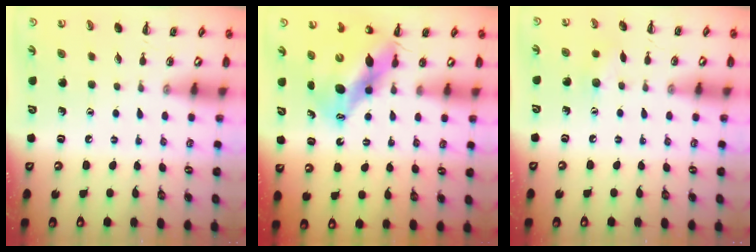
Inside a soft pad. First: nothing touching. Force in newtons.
{"total": 12.2, "press": 11.8, "slide": 3.0}
{"total": 5.8, "press": 5.6, "slide": 1.3}